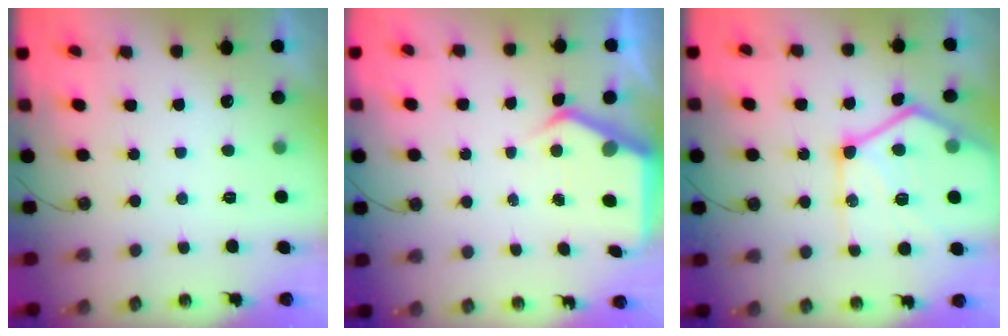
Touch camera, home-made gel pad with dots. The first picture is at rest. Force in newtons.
{"total": 4.9, "press": 4.9, "slide": 0.3}
{"total": 21.5, "press": 21.4, "slide": 2.4}